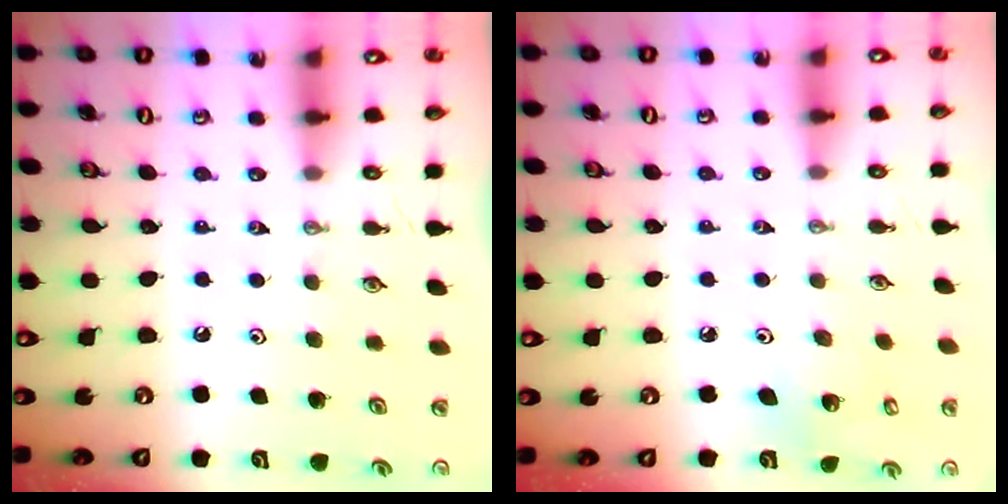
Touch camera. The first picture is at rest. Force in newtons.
{"total": 5.5, "press": 5.5, "slide": 0.3}